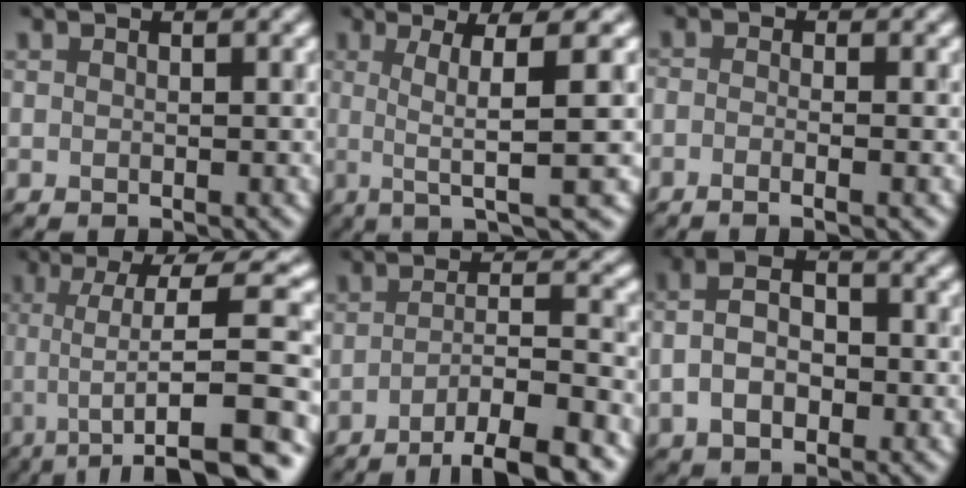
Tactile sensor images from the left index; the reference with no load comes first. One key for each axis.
{"total": 6.5, "fx": 0.2, "fy": 0.7, "fz": 6.5, "tx": -0.101, "ty": 0.018, "tz": 0.014}
{"total": 2.1, "fx": -1.1, "fy": 0.7, "fz": 1.7, "tx": -0.009, "ty": 0.003, "tz": -0.021}
{"total": 11.5, "fx": -2.2, "fy": 2.9, "fz": 10.9, "tx": -0.146, "ty": 0.027, "tz": -0.025}
{"total": 7.4, "fx": -4.5, "fy": 1.3, "fz": 5.7, "tx": -0.071, "ty": 0.019, "tz": -0.058}
{"total": 4.5, "fx": -0.6, "fy": 2.7, "fz": 3.6, "tx": -0.073, "ty": 0.020, "tz": -0.006}